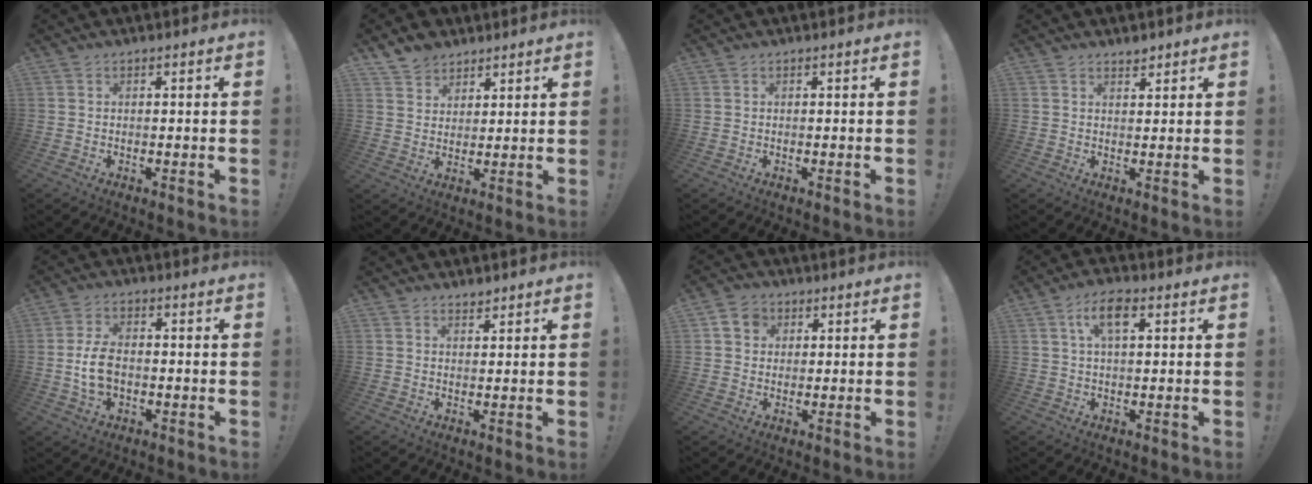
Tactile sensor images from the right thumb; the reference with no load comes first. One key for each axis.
{"total": 6.5, "fx": 5.2, "fy": 3.7, "fz": 0.8, "tx": -0.022, "ty": -0.035, "tz": 0.103}
{"total": 0.0}
{"total": 1.8, "fx": 1.7, "fy": 0.5, "fz": 0.4, "tx": 0.006, "ty": -0.014, "tz": 0.029}
{"total": 8.0, "fx": -1.2, "fy": 5.0, "fz": 6.1, "tx": -0.123, "ty": 0.001, "tz": -0.020}
{"total": 1.7, "fx": 1.6, "fy": 0.5, "fz": 0.3, "tx": 0.009, "ty": -0.012, "tz": 0.027}
{"total": 5.5, "fx": 2.1, "fy": 4.6, "fz": 2.3, "tx": -0.032, "ty": -0.001, "tz": 0.040}
{"total": 7.0, "fx": 2.4, "fy": 3.2, "fz": 5.7, "tx": -0.103, "ty": 0.009, "tz": 0.040}